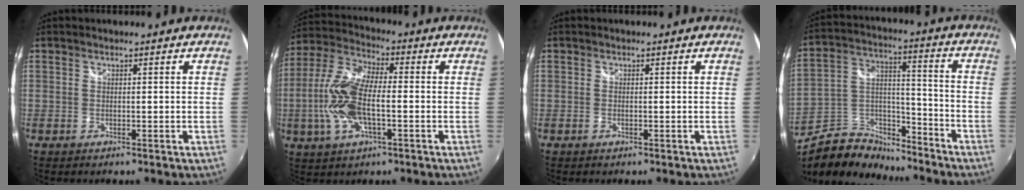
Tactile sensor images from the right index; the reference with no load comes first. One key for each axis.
{"total": 13.8, "fx": -2.3, "fy": 5.5, "fz": 12.4, "tx": -0.270, "ty": 0.007, "tz": -0.050}
{"total": 0.0}
{"total": 13.6, "fx": -11.2, "fy": 6.2, "fz": 4.7, "tx": -0.101, "ty": 0.033, "tz": -0.191}